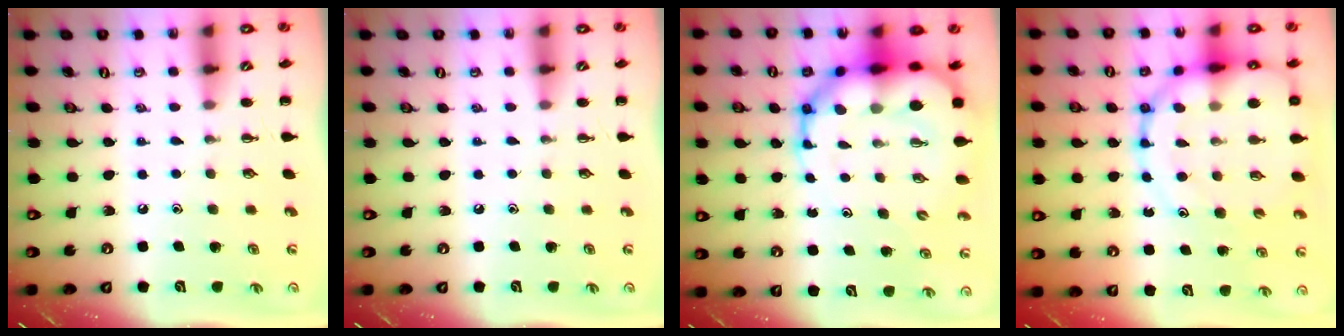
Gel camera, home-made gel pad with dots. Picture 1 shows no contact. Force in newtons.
{"total": 0.0}
{"total": 16.7, "press": 16.0, "slide": 4.7}
{"total": 20.8, "press": 20.4, "slide": 4.1}